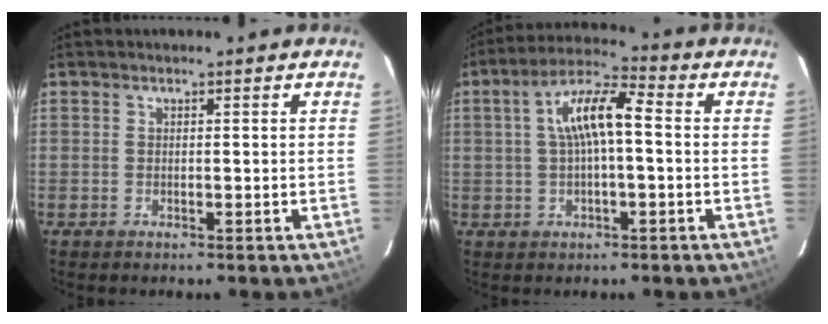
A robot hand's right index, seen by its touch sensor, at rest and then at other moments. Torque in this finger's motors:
{"motor_torque": [0.43, -0.06, 0.61, 0.15]}